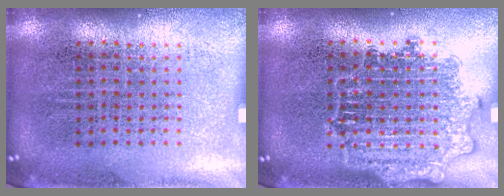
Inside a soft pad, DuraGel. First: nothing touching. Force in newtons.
{"total": 2.8, "press": 2.8, "slide": 0.5}